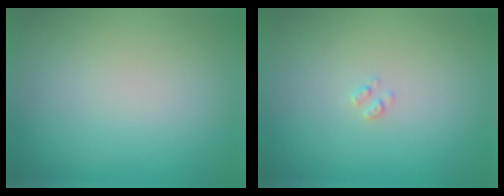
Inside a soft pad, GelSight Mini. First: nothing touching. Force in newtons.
{"total": 0.7, "press": 0.6, "slide": 0.1}